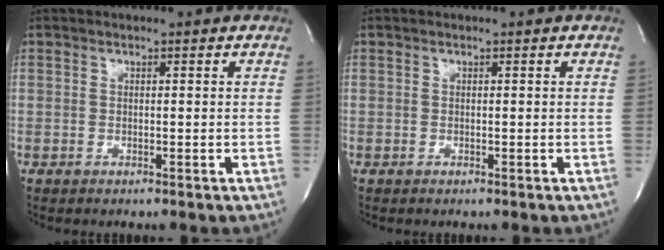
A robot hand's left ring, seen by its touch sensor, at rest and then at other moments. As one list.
[{"total": 0.0}]